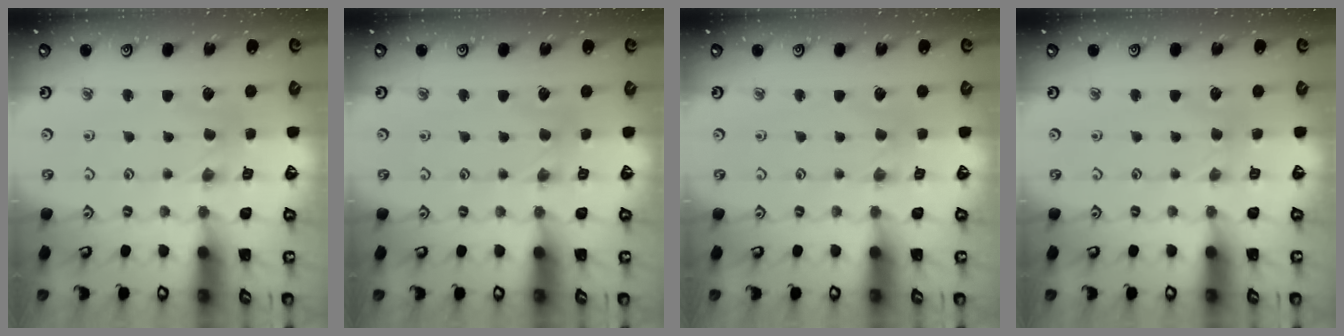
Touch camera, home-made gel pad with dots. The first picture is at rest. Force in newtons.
{"total": 2.5, "press": 2.4, "slide": 0.4}
{"total": 1.2, "press": 1.1, "slide": 0.3}
{"total": 1.7, "press": 1.6, "slide": 0.4}